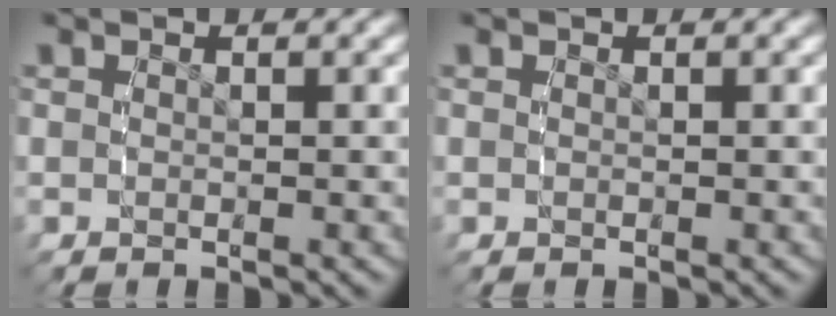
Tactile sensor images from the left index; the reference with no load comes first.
{"total": 0.0}